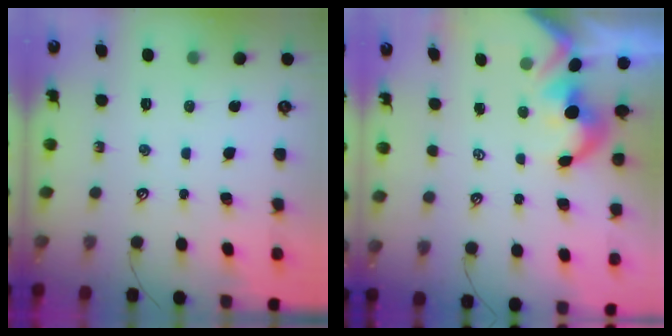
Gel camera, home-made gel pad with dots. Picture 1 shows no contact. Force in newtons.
{"total": 1.6, "press": 1.3, "slide": 1.0}